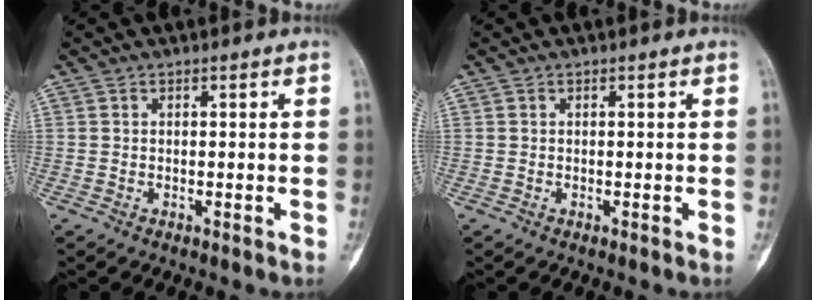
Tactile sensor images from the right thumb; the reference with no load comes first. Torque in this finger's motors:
{"motor_torque": [0.05, 0.05, 0.04, 0.06, 0.10]}